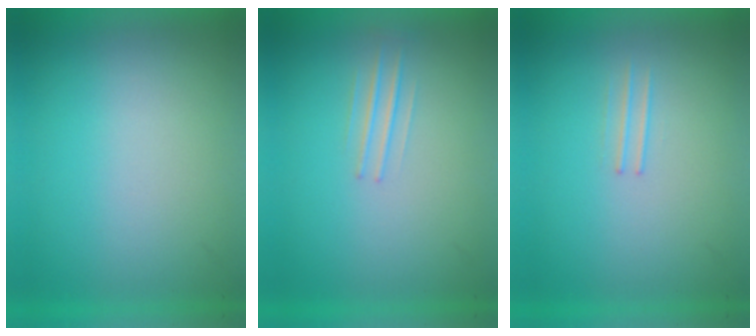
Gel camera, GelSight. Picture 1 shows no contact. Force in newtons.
{"total": 1.3}
{"total": 1.1}